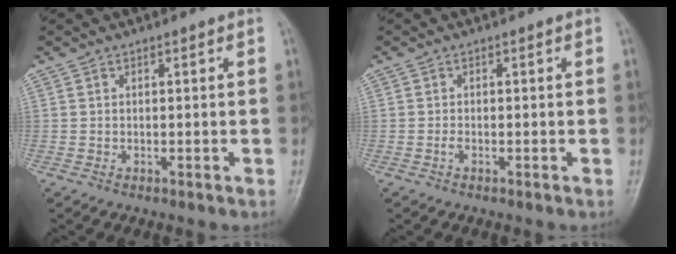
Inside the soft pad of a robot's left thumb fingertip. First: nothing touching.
{"total": 0.8, "force": [-0.3, 0.4, 0.6], "torque": [-0.011, -0.001, -0.009]}